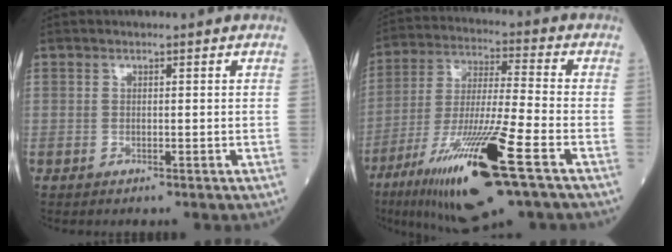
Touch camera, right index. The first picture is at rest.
{"total": 19.3, "force": [-9.8, 1.1, 16.6], "torque": [-0.317, -0.047, -0.174]}